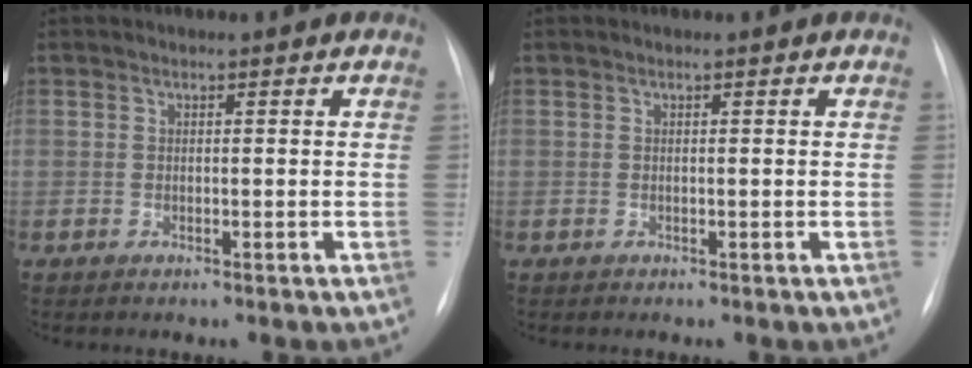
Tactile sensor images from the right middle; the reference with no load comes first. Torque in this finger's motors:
{"motor_torque": [-0.24, -0.12, -0.01, 0.00]}